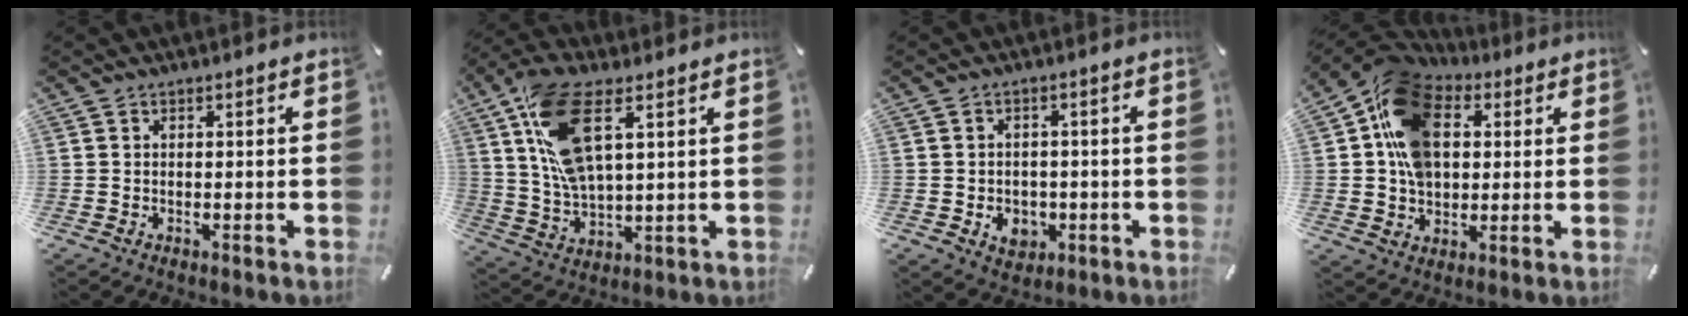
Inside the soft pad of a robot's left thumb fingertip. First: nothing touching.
{"total": 14.7, "force": [6.2, 6.2, 11.8], "torque": [-0.258, -0.014, 0.114]}
{"total": 5.4, "force": [-1.4, 4.6, 2.4], "torque": [-0.030, 0.003, -0.026]}
{"total": 16.3, "force": [3.8, 12.4, 9.9], "torque": [-0.203, -0.001, 0.071]}